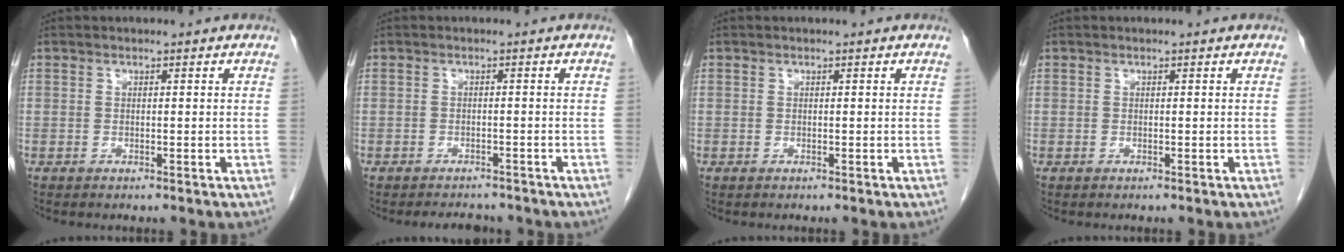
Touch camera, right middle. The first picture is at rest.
{"total": 3.6, "force": [-3.4, 1.2, 0.7], "torque": [-0.014, -0.006, -0.046]}
{"total": 0.0}
{"total": 0.0}